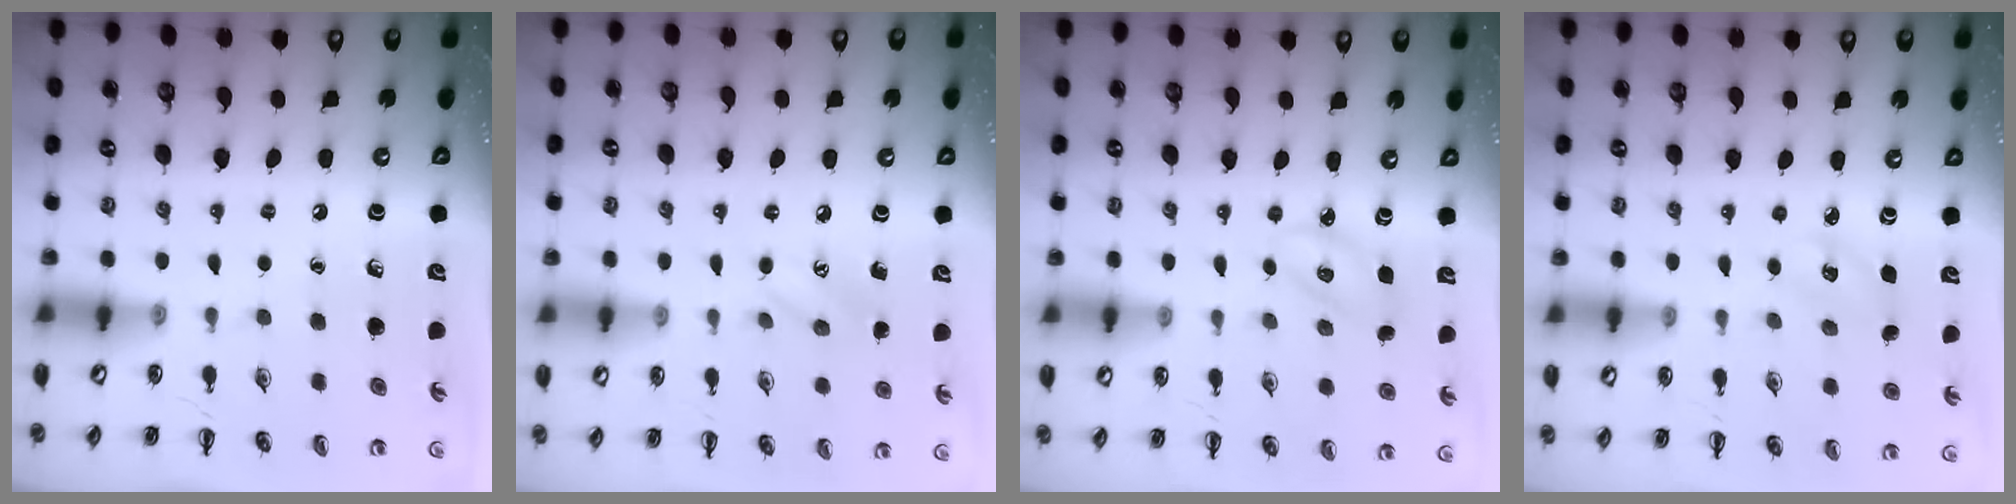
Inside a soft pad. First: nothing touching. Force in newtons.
{"total": 8.1, "press": 7.9, "slide": 2.0}
{"total": 4.3, "press": 4.3, "slide": 0.8}
{"total": 3.9, "press": 3.8, "slide": 1.1}